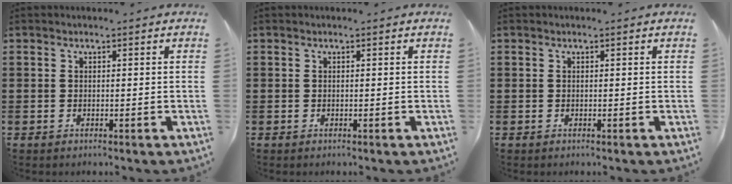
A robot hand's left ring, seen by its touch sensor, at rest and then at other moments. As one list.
[{"total": 0.0}, {"total": 0.0}]